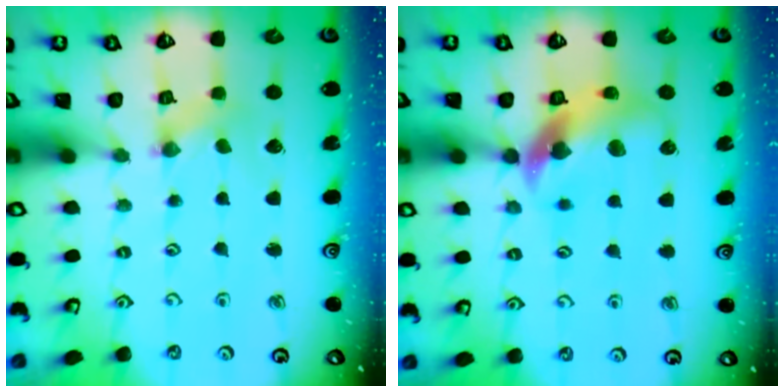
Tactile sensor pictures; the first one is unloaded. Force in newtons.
{"total": 12.2, "press": 12.1, "slide": 1.4}